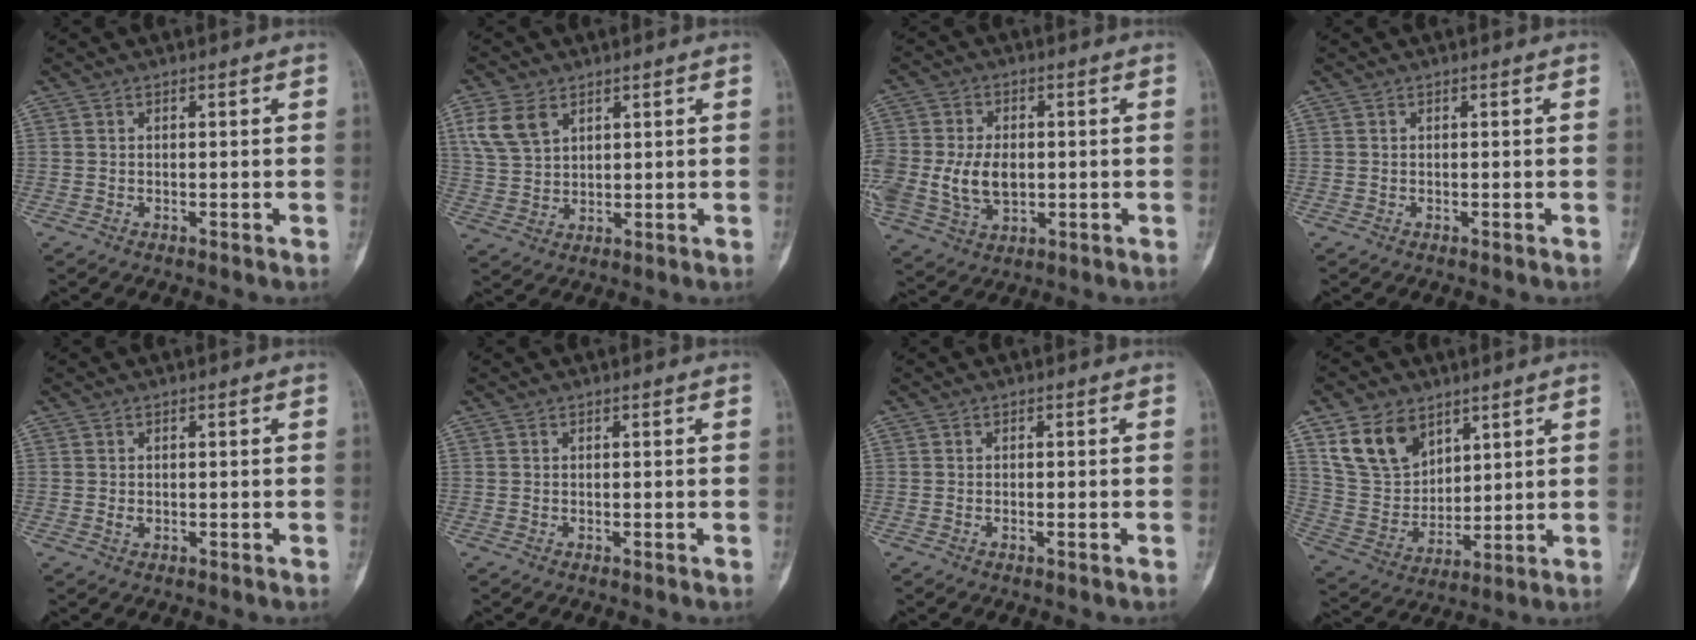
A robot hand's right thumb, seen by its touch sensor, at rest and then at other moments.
{"total": 7.6, "force": [3.7, 4.9, 4.5], "torque": [-0.084, -0.005, 0.083]}
{"total": 14.2, "force": [-0.7, 9.9, 10.1], "torque": [-0.222, -0.003, 0.005]}
{"total": 0.0}
{"total": 0.9, "force": [-0.1, 0.7, 0.6], "torque": [-0.011, 0.000, 0.000]}
{"total": 0.0}
{"total": 0.7, "force": [-0.3, 0.1, 0.6], "torque": [-0.014, 0.004, -0.005]}
{"total": 13.1, "force": [7.4, 8.9, 6.1], "torque": [-0.090, -0.034, 0.156]}